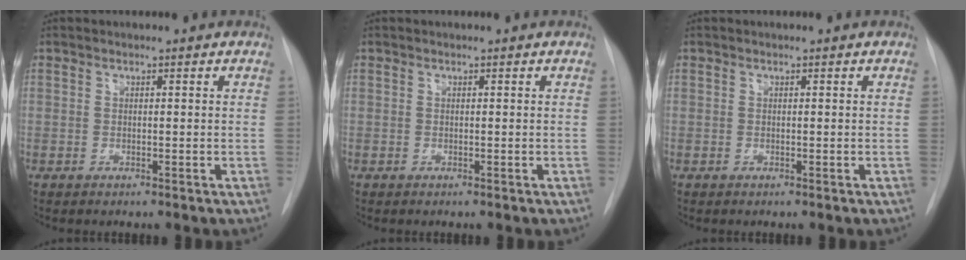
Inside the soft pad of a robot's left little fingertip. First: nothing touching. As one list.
[{"total": 0.0}, {"total": 0.0}]